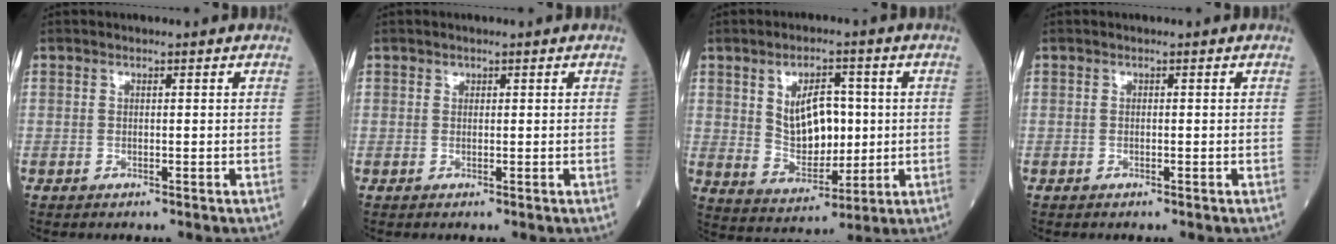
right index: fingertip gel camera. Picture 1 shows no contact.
{"total": 0.5, "force": [0.3, 0.4, 0.1], "torque": [0.002, -0.001, 0.002]}
{"total": 9.2, "force": [1.6, 5.0, 7.5], "torque": [-0.137, 0.004, 0.042]}
{"total": 0.0}